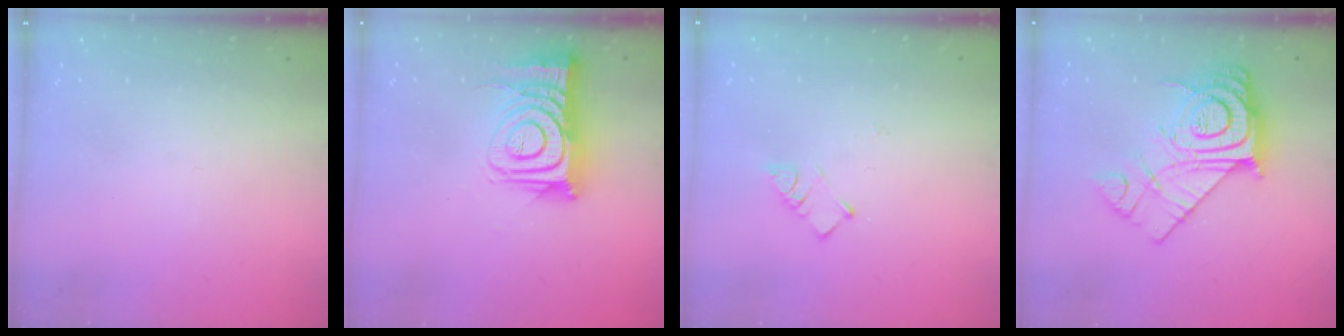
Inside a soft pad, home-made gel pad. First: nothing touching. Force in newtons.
{"total": 13.6, "press": 13.6, "slide": 1.0}
{"total": 3.4, "press": 3.3, "slide": 0.5}
{"total": 17.2, "press": 17.1, "slide": 1.3}